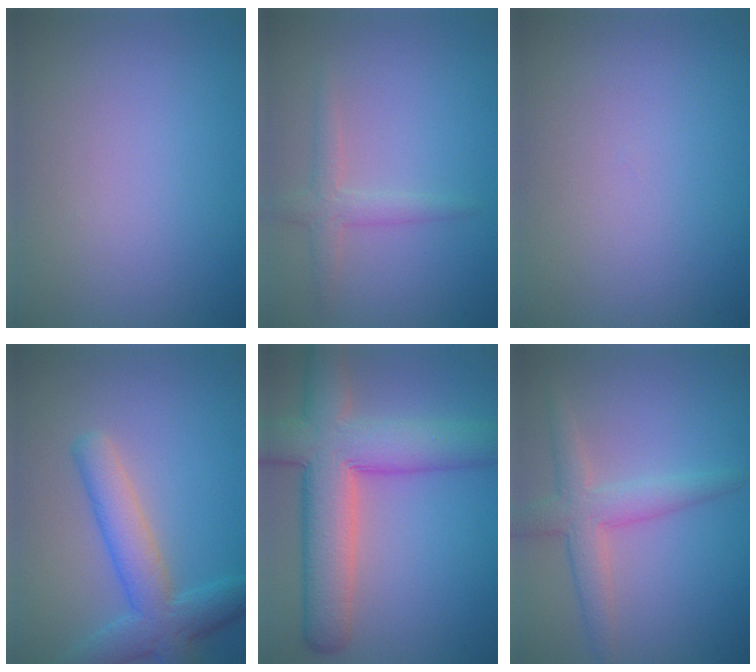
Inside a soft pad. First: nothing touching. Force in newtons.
{"total": 1.9, "press": 1.9, "slide": 0.1}
{"total": 0.0}
{"total": 5.2, "press": 5.2, "slide": 0.2}
{"total": 9.8, "press": 9.8, "slide": 0.8}
{"total": 3.6, "press": 3.6, "slide": 0.2}